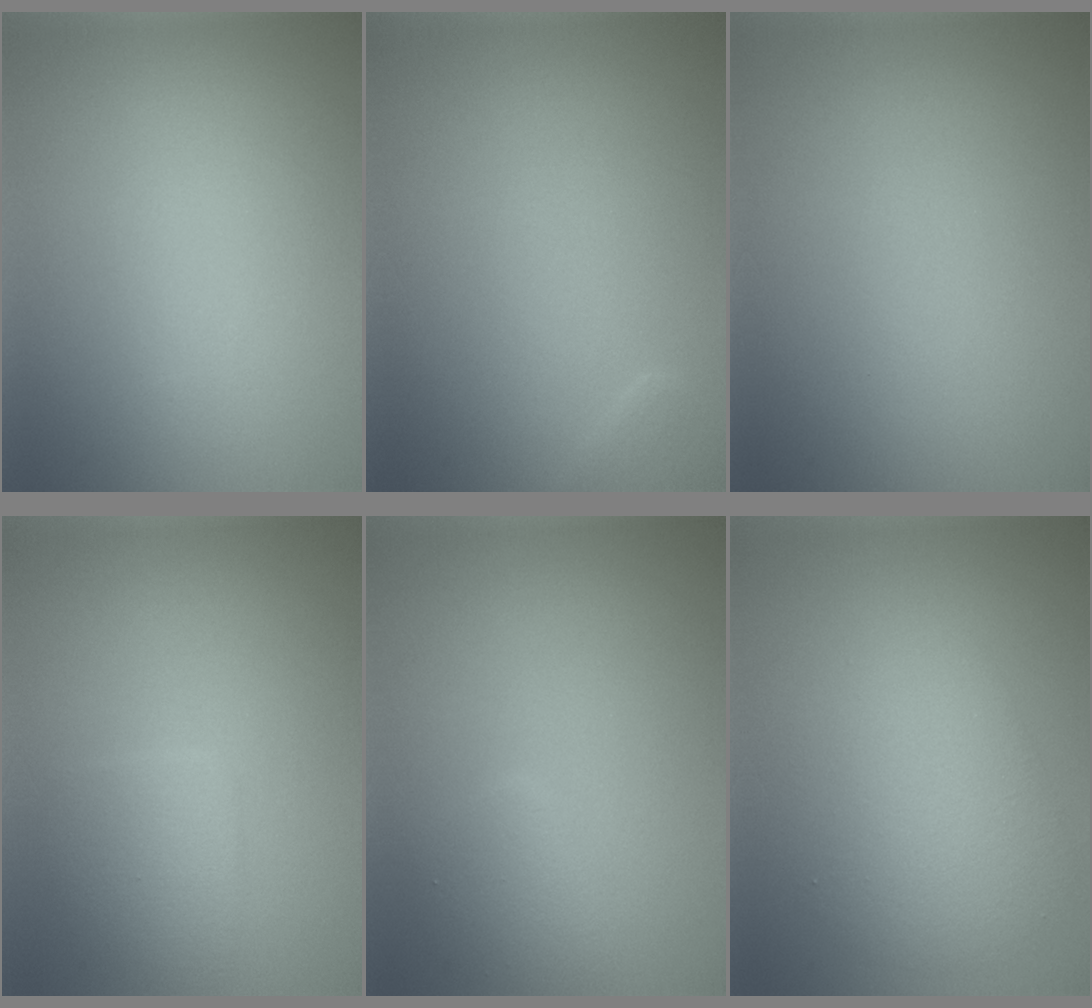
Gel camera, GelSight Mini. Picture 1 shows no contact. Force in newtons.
{"total": 1.1, "press": 1.1, "slide": 0.1}
{"total": 0.0}
{"total": 2.4, "press": 2.4, "slide": 0.2}
{"total": 1.7, "press": 1.7, "slide": 0.0}
{"total": 4.7, "press": 4.7, "slide": 0.1}